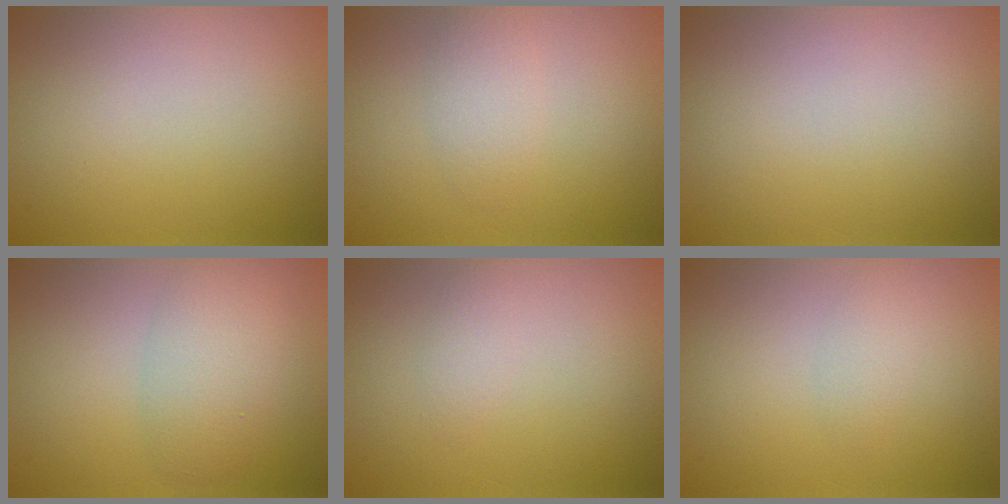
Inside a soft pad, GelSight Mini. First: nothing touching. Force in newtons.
{"total": 2.0, "press": 2.0, "slide": 0.0}
{"total": 0.0}
{"total": 3.7, "press": 3.7, "slide": 0.1}
{"total": 0.9, "press": 0.9, "slide": 0.1}
{"total": 1.1, "press": 1.1, "slide": 0.1}